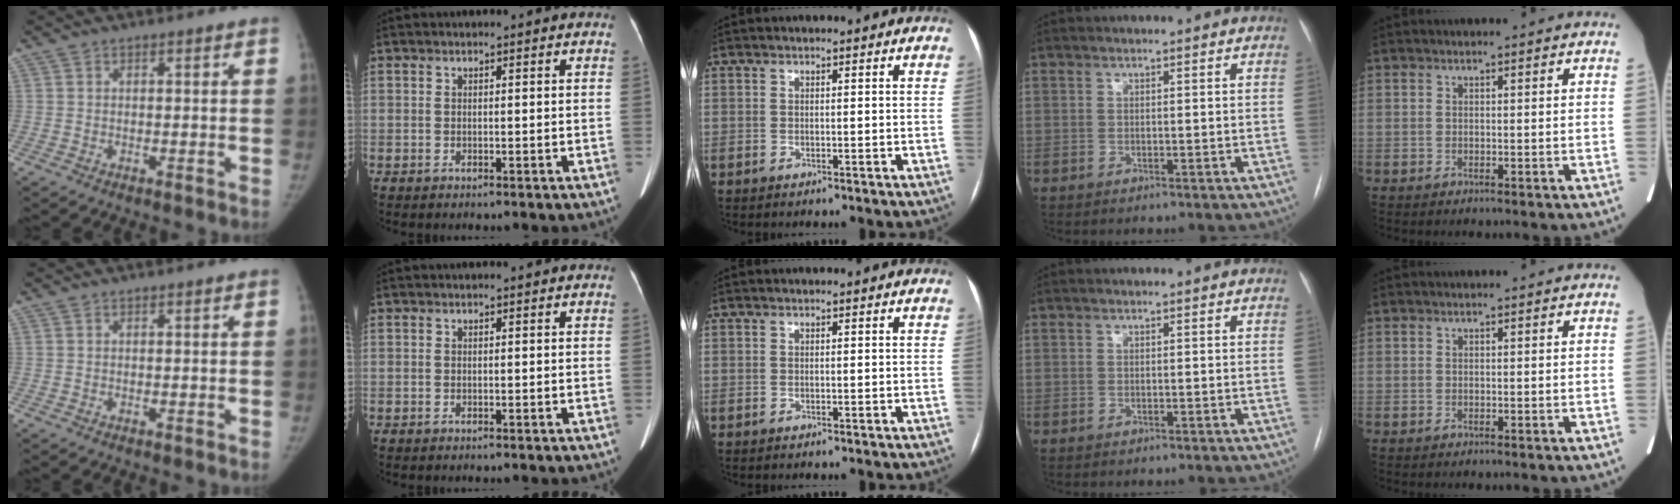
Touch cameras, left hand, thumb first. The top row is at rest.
{}